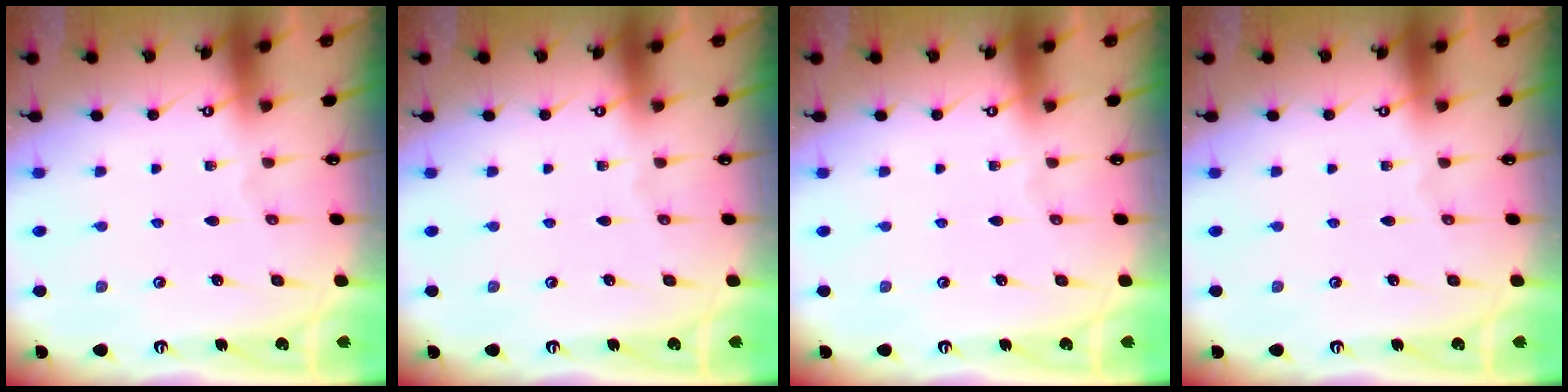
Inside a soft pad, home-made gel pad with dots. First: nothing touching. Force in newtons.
{"total": 0.0}
{"total": 0.0}
{"total": 0.0}